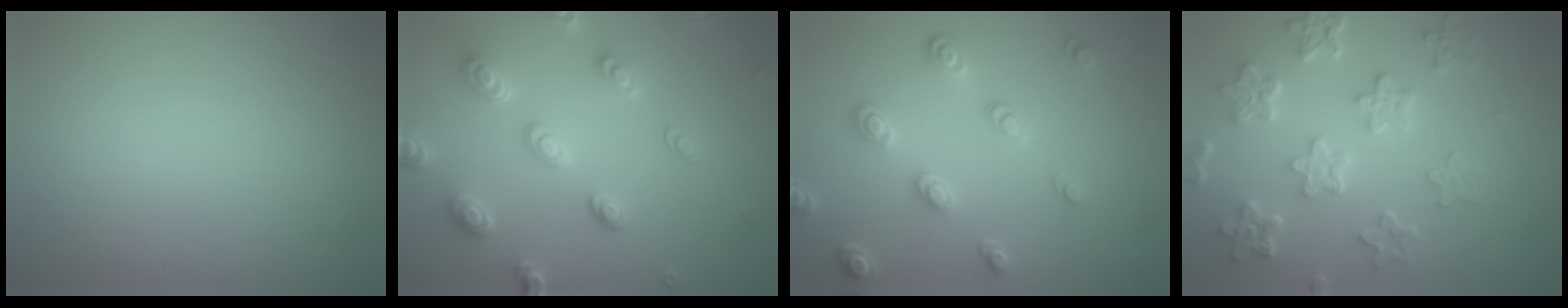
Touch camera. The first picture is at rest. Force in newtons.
{"total": 4.6, "press": 3.8, "slide": 2.7}
{"total": 3.6, "press": 2.8, "slide": 2.3}
{"total": 6.0, "press": 4.7, "slide": 3.7}